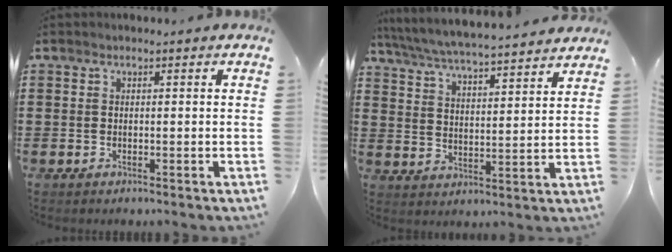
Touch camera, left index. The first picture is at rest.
{"total": 5.3, "force": [5.1, -0.2, 1.4], "torque": [-0.052, -0.036, 0.084]}